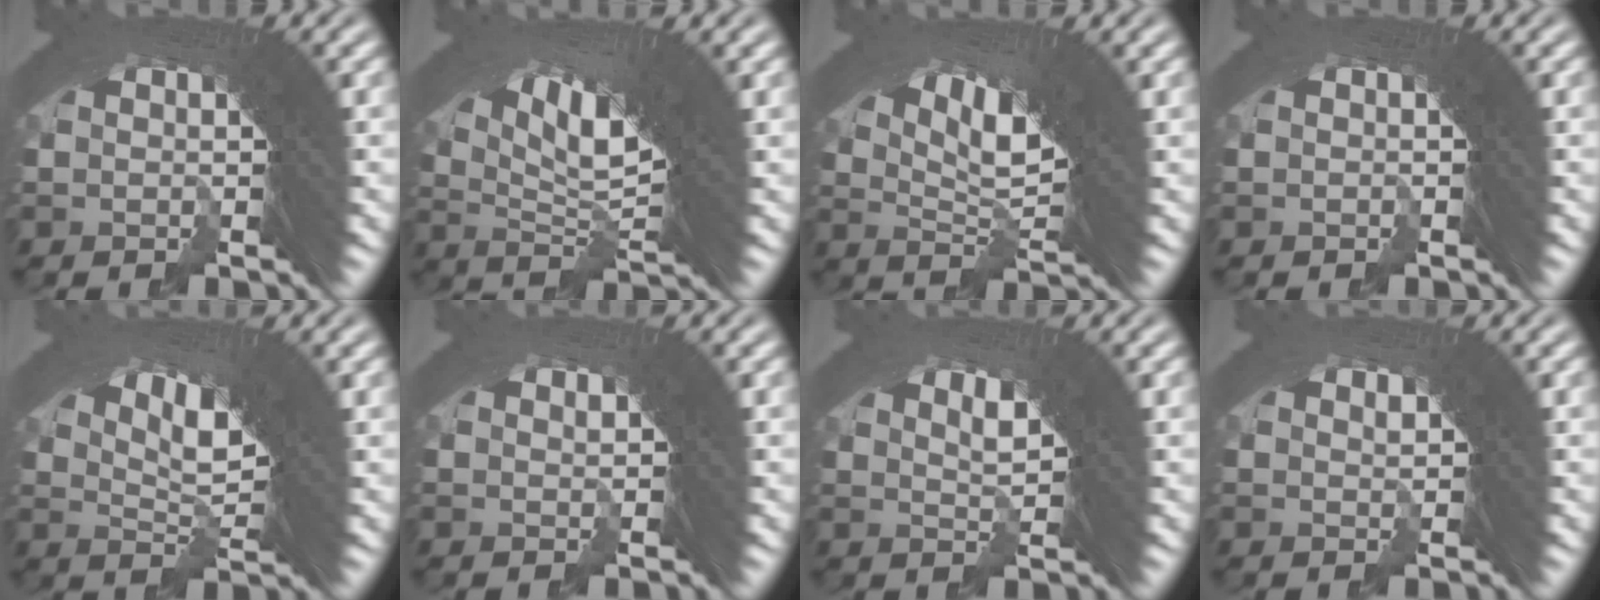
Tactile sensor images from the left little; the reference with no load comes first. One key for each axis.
{"total": 9.2, "fx": 1.6, "fy": 4.6, "fz": 7.9, "tx": -0.142, "ty": -0.010, "tz": 0.031}
{"total": 7.8, "fx": 1.2, "fy": 3.9, "fz": 6.6, "tx": -0.124, "ty": -0.015, "tz": 0.025}
{"total": 0.0}
{"total": 6.8, "fx": 1.2, "fy": 3.6, "fz": 5.7, "tx": -0.108, "ty": -0.013, "tz": 0.023}
{"total": 0.9, "fx": 0.3, "fy": 0.5, "fz": 0.6, "tx": -0.017, "ty": -0.006, "tz": 0.008}
{"total": 3.7, "fx": 0.8, "fy": 1.8, "fz": 3.1, "tx": -0.067, "ty": -0.012, "tz": 0.017}
{"total": 1.2, "fx": 0.3, "fy": 0.7, "fz": 0.9, "tx": -0.023, "ty": -0.008, "tz": 0.008}